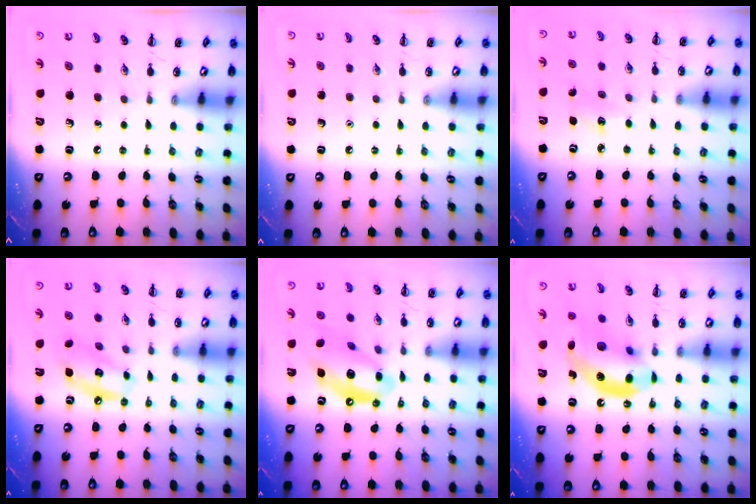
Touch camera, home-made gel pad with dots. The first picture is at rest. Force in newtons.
{"total": 1.6, "press": 1.5, "slide": 0.1}
{"total": 3.6, "press": 3.4, "slide": 0.9}
{"total": 9.5, "press": 9.3, "slide": 2.1}
{"total": 14.8, "press": 14.2, "slide": 4.0}
{"total": 14.7, "press": 14.2, "slide": 3.6}